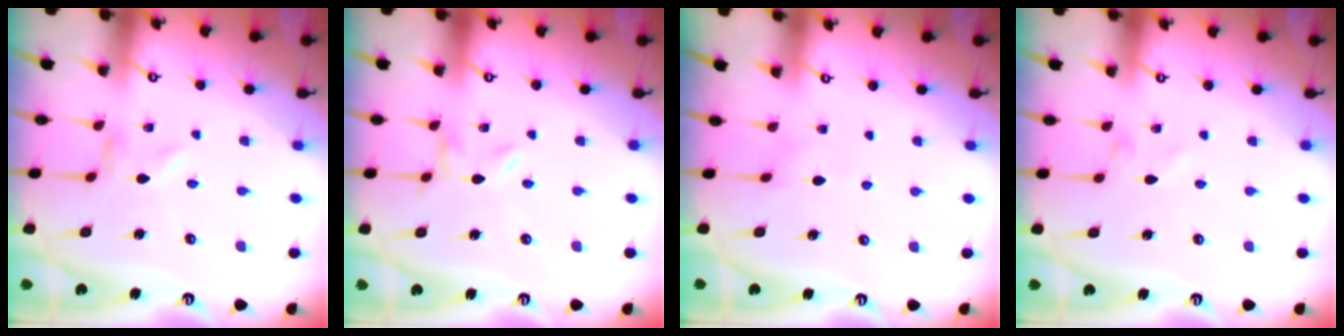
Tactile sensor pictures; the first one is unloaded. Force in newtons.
{"total": 0.0}
{"total": 2.3, "press": 2.3, "slide": 0.3}
{"total": 0.0}